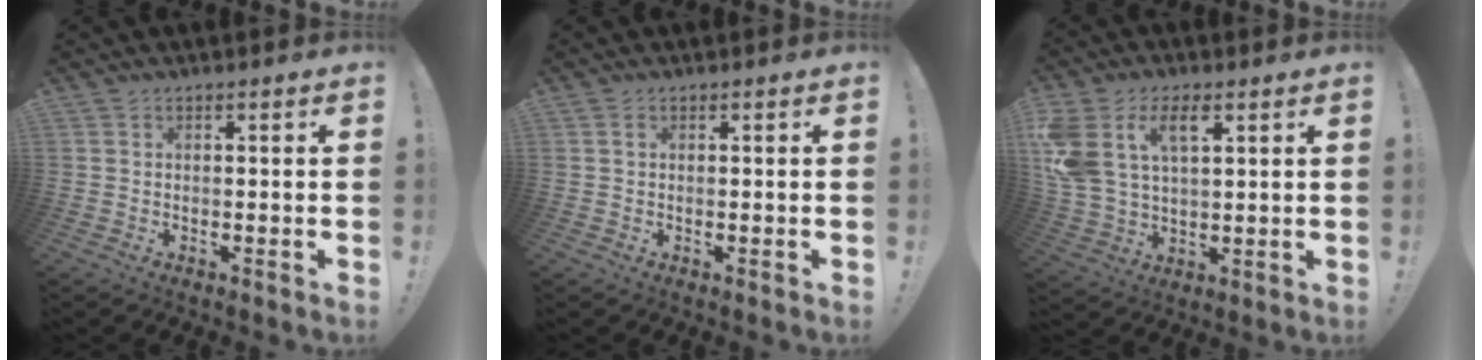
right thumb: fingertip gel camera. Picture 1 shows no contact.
{"total": 0.8, "force": [0.3, 0.5, 0.6], "torque": [-0.012, 0.002, 0.005]}
{"total": 11.7, "force": [5.5, 6.9, 7.7], "torque": [-0.165, -0.013, 0.102]}